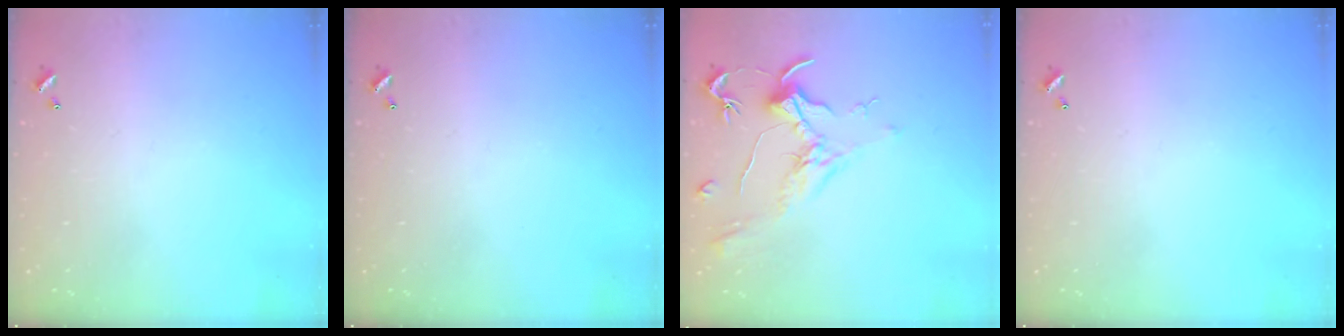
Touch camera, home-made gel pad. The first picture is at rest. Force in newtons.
{"total": 0.0}
{"total": 2.0, "press": 1.8, "slide": 0.8}
{"total": 0.0}